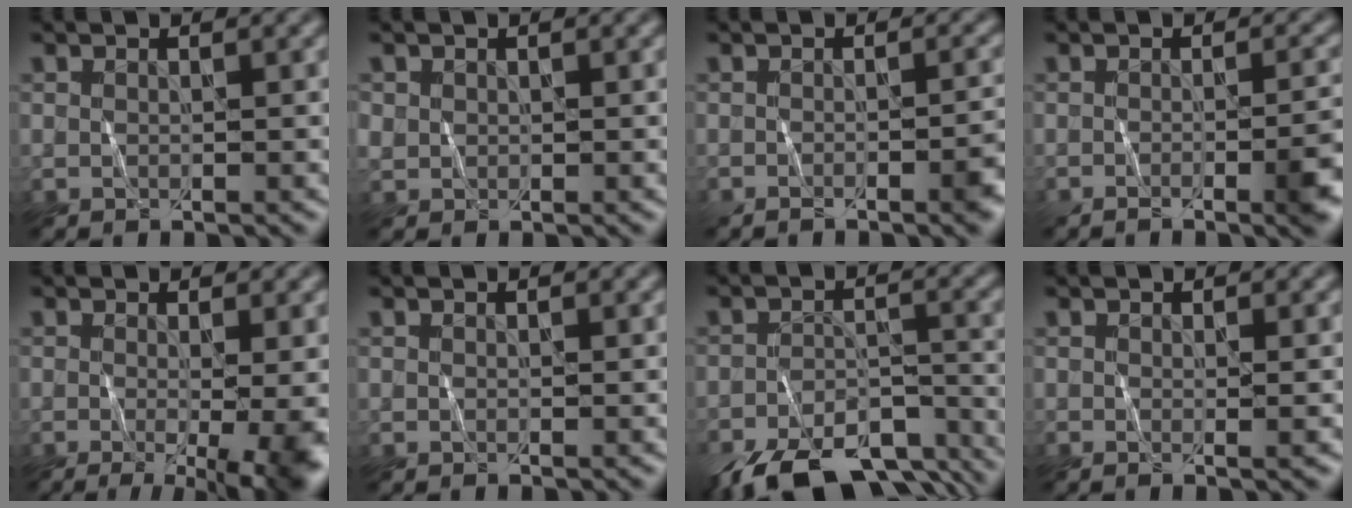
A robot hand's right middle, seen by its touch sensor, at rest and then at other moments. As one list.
[{"total": 0.8, "force": [0.1, 0.8, -0.1], "torque": [0.006, 0.002, 0.003]}, {"total": 2.5, "force": [-1.5, 0.5, 1.9], "torque": [-0.016, 0.002, -0.028]}, {"total": 3.9, "force": [-1.9, 1.0, 3.3], "torque": [-0.033, 0.001, -0.031]}, {"total": 9.7, "force": [-1.4, 3.7, 8.8], "torque": [-0.068, -0.003, -0.009]}, {"total": 0.0}, {"total": 10.9, "force": [-8.8, 3.8, 5.1], "torque": [-0.084, -0.014, -0.131]}, {"total": 0.8, "force": [0.0, 0.2, 0.8], "torque": [-0.002, 0.001, -0.004]}]